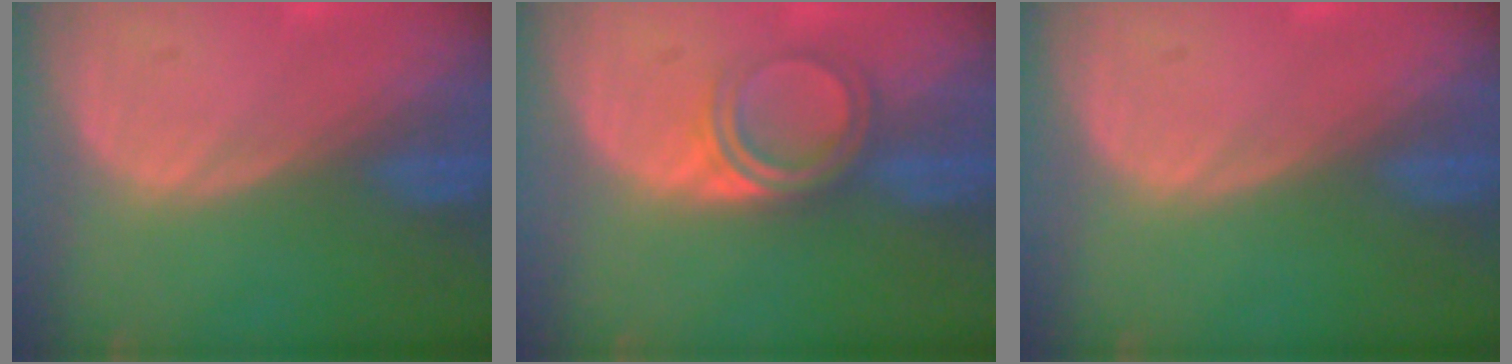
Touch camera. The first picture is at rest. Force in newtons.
{"total": 4.7, "press": 4.2, "slide": 2.1}
{"total": 0.0}